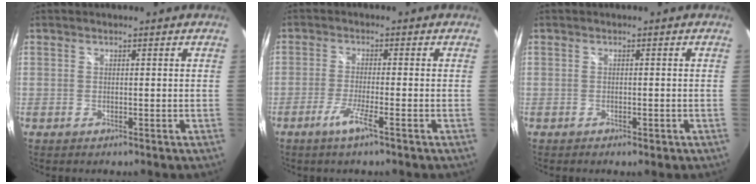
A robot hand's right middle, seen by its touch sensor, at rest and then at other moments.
{"total": 4.4, "force": [-2.7, -0.4, 3.5], "torque": [-0.077, -0.010, -0.053]}
{"total": 1.5, "force": [-0.9, 0.8, 0.9], "torque": [-0.016, -0.005, -0.013]}